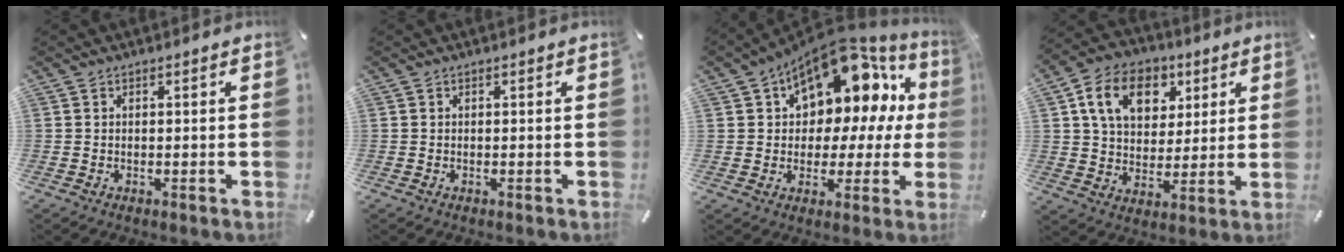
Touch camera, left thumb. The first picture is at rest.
{"total": 0.0}
{"total": 15.7, "force": [8.7, 9.2, 9.3], "torque": [-0.130, -0.073, 0.146]}
{"total": 13.1, "force": [5.4, 9.9, 6.7], "torque": [-0.111, -0.004, 0.101]}